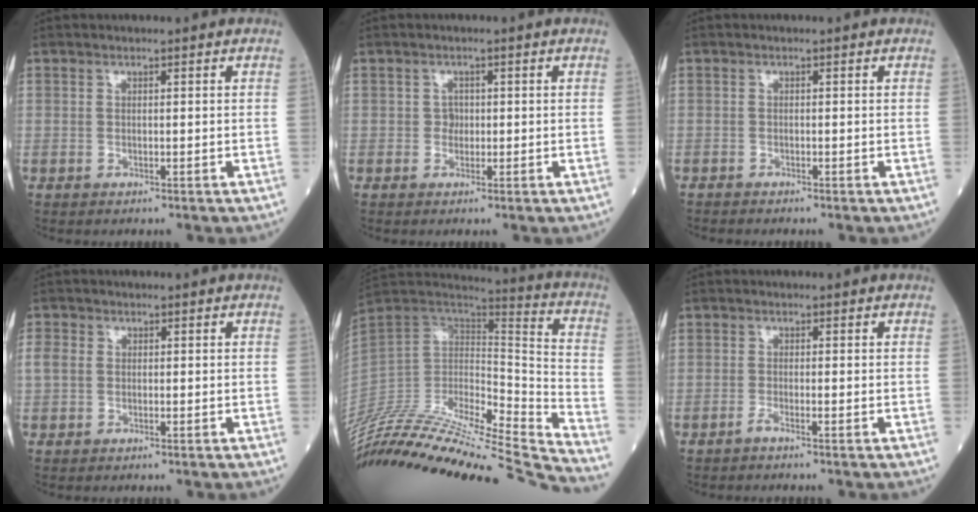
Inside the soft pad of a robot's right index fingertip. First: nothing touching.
{"total": 1.3, "force": [0.0, 1.1, 0.6], "torque": [-0.006, 0.004, -0.002]}
{"total": 0.9, "force": [-0.9, 0.0, 0.1], "torque": [-0.006, -0.002, -0.018]}
{"total": 2.1, "force": [0.1, 1.7, 1.3], "torque": [-0.040, 0.009, -0.003]}
{"total": 38.2, "force": [-35.7, 0.5, 13.5], "torque": [-0.225, -0.061, -0.549]}
{"total": 1.0, "force": [-0.8, -0.2, 0.6], "torque": [-0.007, 0.000, -0.018]}